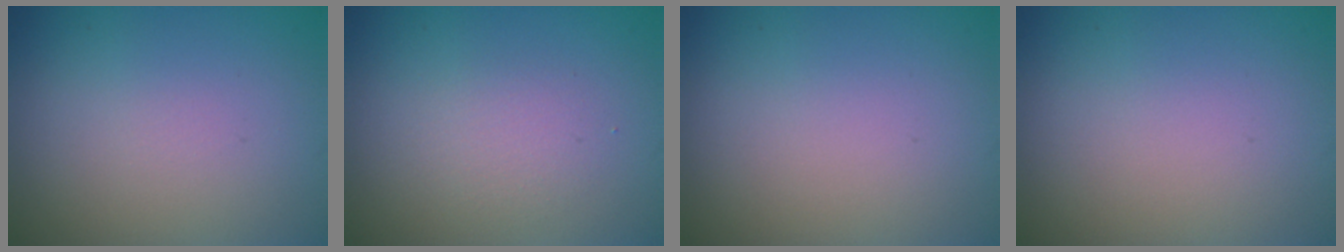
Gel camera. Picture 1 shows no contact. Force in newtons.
{"total": 1.7, "press": 1.6, "slide": 0.1}
{"total": 0.0}
{"total": 0.0}